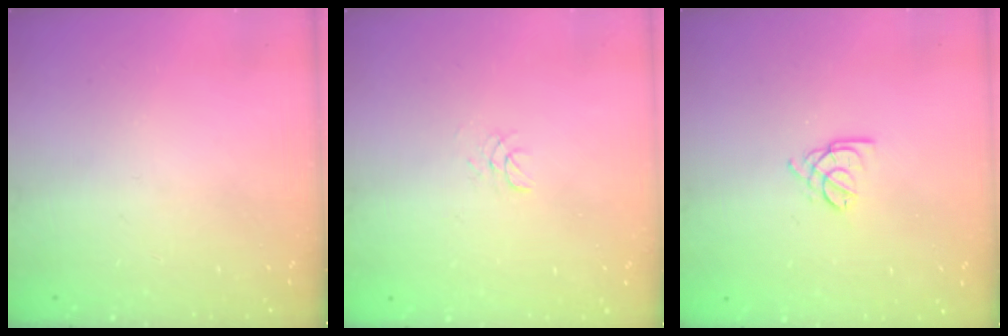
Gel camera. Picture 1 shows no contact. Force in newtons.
{"total": 1.7, "press": 1.7, "slide": 0.2}
{"total": 2.6, "press": 2.6, "slide": 0.6}